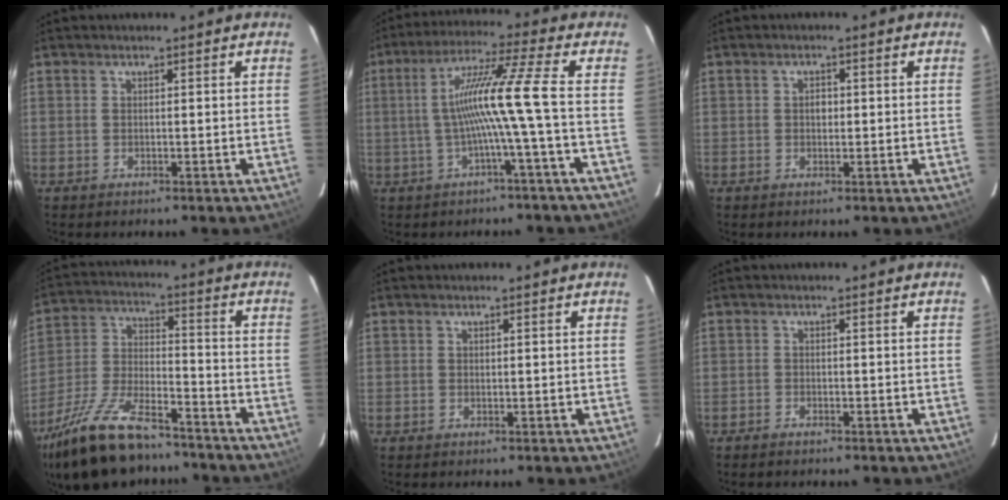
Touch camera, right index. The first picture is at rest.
{"total": 10.4, "force": [-1.9, -2.5, 9.9], "torque": [-0.181, 0.005, -0.027]}
{"total": 1.5, "force": [0.0, 1.2, 0.8], "torque": [-0.014, 0.006, -0.001]}
{"total": 21.0, "force": [-16.1, 7.0, 11.4], "torque": [-0.239, -0.020, -0.280]}
{"total": 0.0}
{"total": 1.1, "force": [-1.0, 0.3, 0.3], "torque": [-0.015, 0.001, -0.022]}